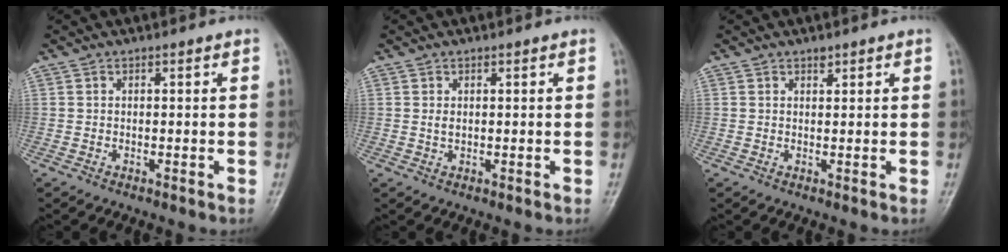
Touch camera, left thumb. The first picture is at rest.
{"total": 1.2, "force": [0.4, 0.7, 0.8], "torque": [-0.015, -0.002, 0.011]}
{"total": 1.0, "force": [0.8, 0.5, 0.4], "torque": [-0.001, -0.006, 0.012]}